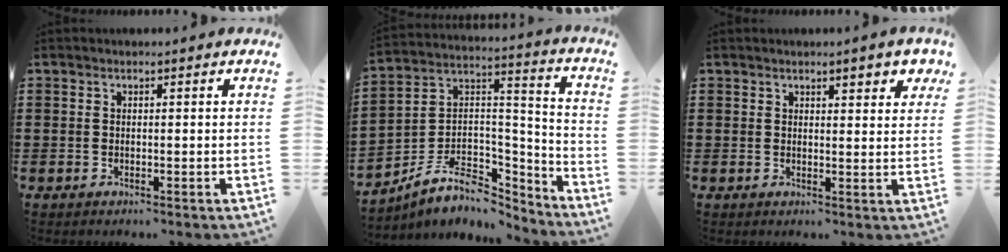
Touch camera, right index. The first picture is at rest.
{"total": 8.3, "force": [-5.4, 5.1, 3.8], "torque": [-0.089, 0.000, -0.101]}
{"total": 2.4, "force": [1.9, 0.6, 1.3], "torque": [-0.022, 0.002, 0.032]}